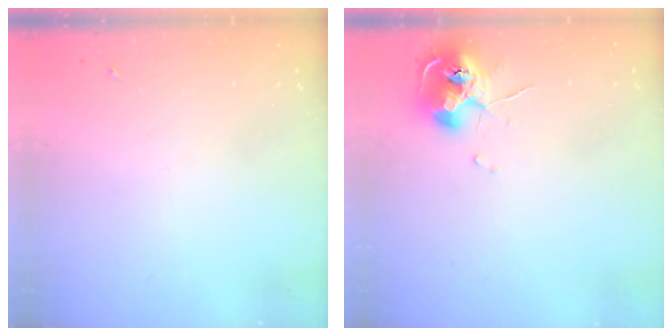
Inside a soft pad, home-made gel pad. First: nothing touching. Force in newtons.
{"total": 10.1, "press": 9.9, "slide": 1.5}